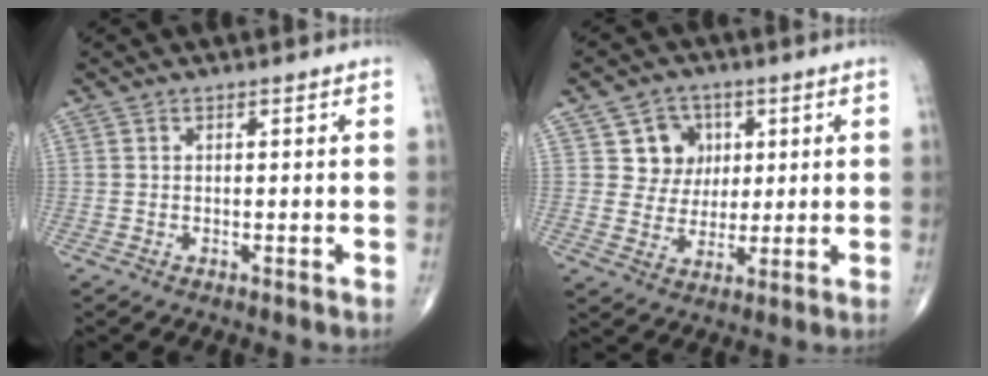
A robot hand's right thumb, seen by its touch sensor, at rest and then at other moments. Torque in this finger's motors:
{"motor_torque": [-0.39, 0.34, -0.09, -0.01, 0.01]}